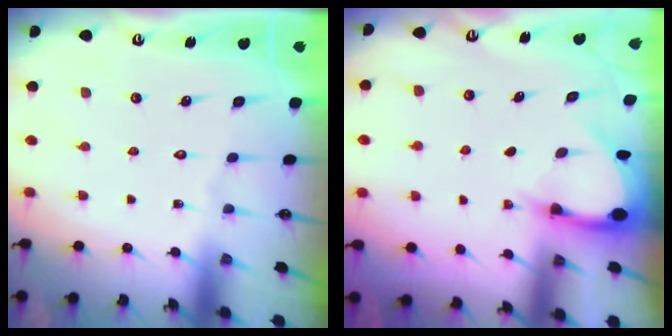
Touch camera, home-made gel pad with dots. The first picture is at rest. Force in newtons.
{"total": 3.6, "press": 3.6, "slide": 0.2}